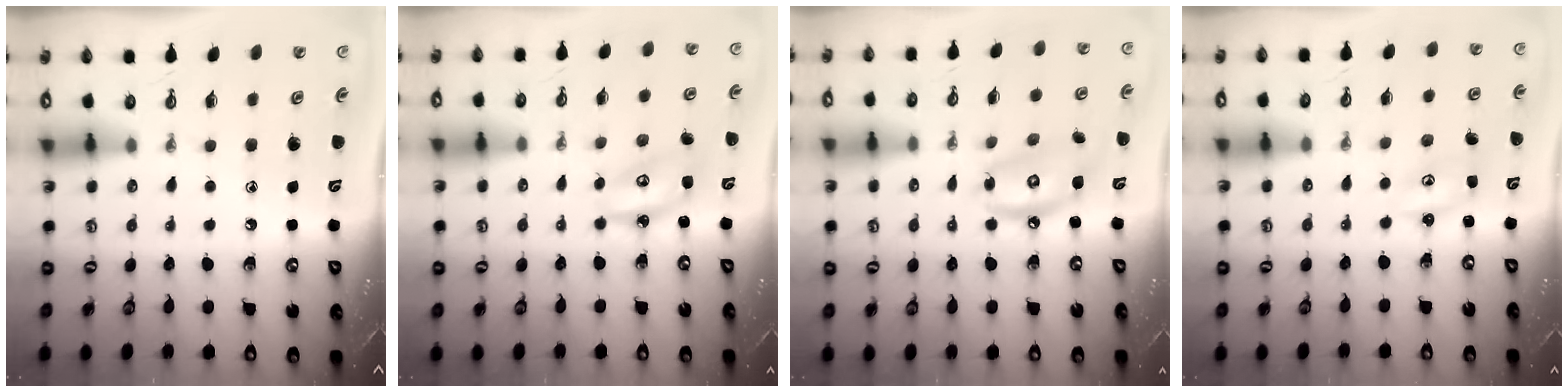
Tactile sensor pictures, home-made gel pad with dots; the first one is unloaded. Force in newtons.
{"total": 5.3, "press": 5.3, "slide": 0.5}
{"total": 10.1, "press": 10.1, "slide": 0.8}
{"total": 2.2, "press": 2.1, "slide": 0.4}